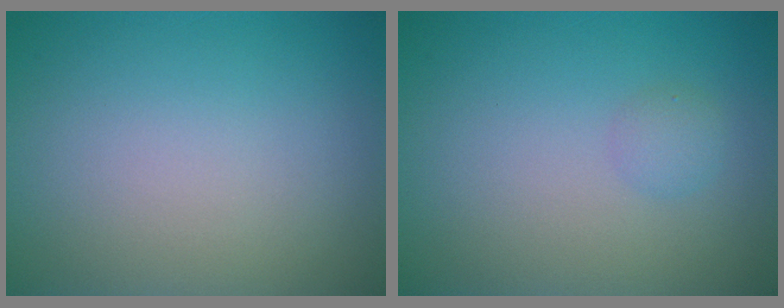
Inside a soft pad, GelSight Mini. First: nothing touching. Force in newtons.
{"total": 1.1, "press": 1.1, "slide": 0.1}